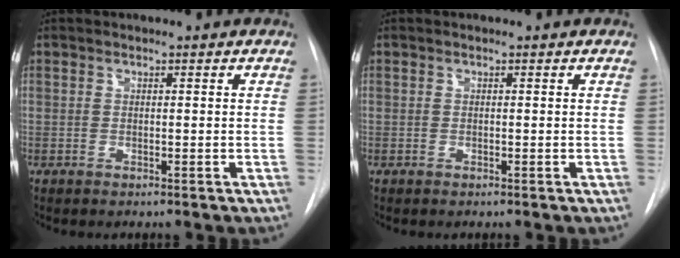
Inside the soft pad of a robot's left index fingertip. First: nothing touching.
{"total": 0.6, "force": [-0.6, 0.0, -0.1], "torque": [0.003, -0.006, -0.009]}